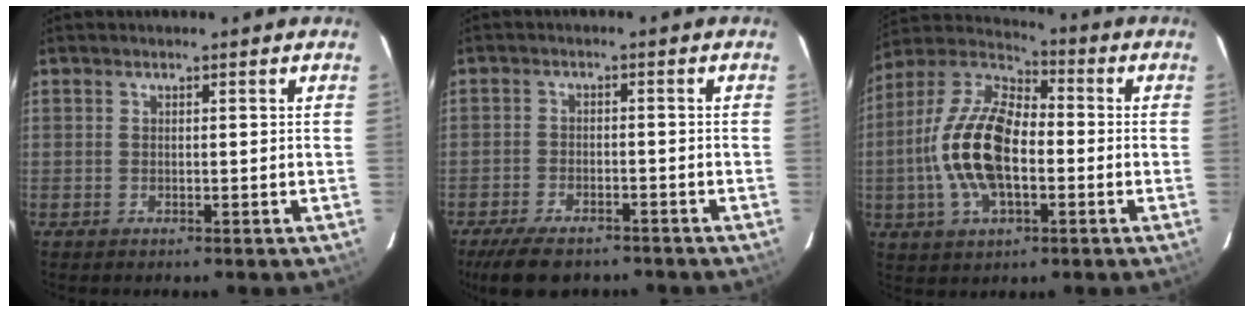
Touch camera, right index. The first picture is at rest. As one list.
[{"total": 9.7, "force": [-7.6, 3.7, 4.7], "torque": [-0.112, -0.014, -0.122]}, {"total": 17.1, "force": [-2.7, 8.4, 14.6], "torque": [-0.303, 0.007, -0.056]}]